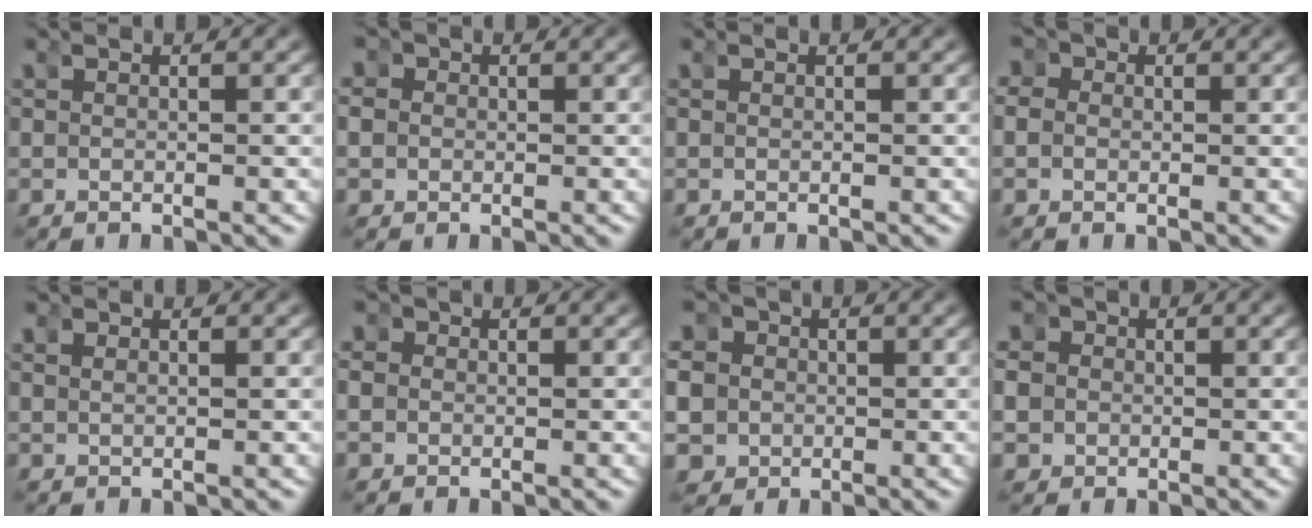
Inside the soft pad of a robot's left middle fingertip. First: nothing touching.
{"total": 3.3, "force": [0.0, 3.1, 1.1], "torque": [-0.040, -0.002, -0.005]}
{"total": 0.0}
{"total": 3.5, "force": [0.3, 3.4, 1.1], "torque": [-0.040, 0.001, -0.006]}
{"total": 0.7, "force": [0.4, 0.5, 0.3], "torque": [-0.014, -0.003, 0.011]}
{"total": 2.8, "force": [0.0, 2.7, 0.9], "torque": [-0.036, -0.002, -0.005]}
{"total": 8.4, "force": [-0.5, 7.8, 3.2], "torque": [-0.094, -0.024, -0.013]}
{"total": 5.3, "force": [-0.1, 5.0, 1.9], "torque": [-0.061, -0.008, -0.009]}